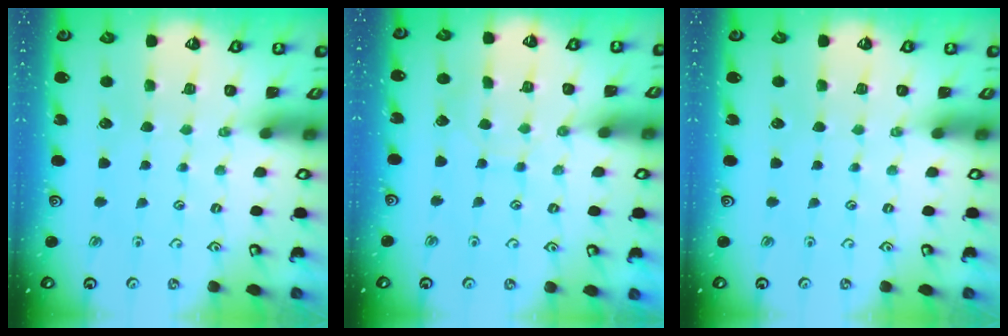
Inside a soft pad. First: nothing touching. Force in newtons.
{"total": 5.2, "press": 5.2, "slide": 0.5}
{"total": 0.0}